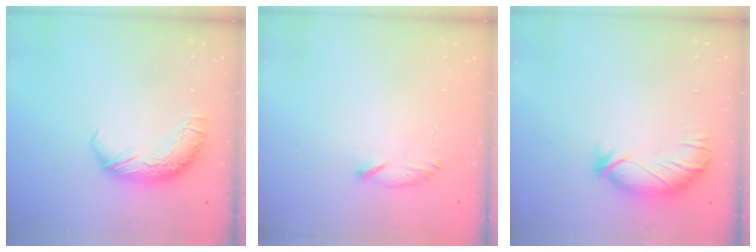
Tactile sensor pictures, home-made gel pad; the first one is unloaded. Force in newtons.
{"total": 7.1, "press": 6.9, "slide": 1.3}
{"total": 3.4, "press": 3.0, "slide": 1.5}